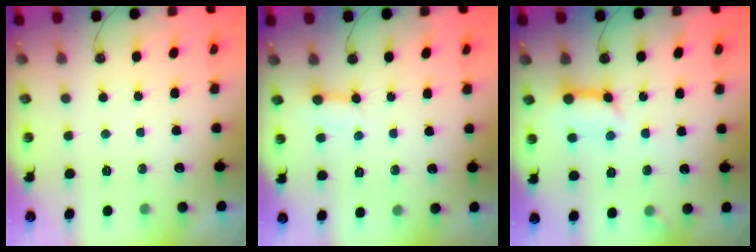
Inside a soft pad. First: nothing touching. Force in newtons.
{"total": 3.0, "press": 3.0, "slide": 0.2}
{"total": 10.9, "press": 10.8, "slide": 1.4}